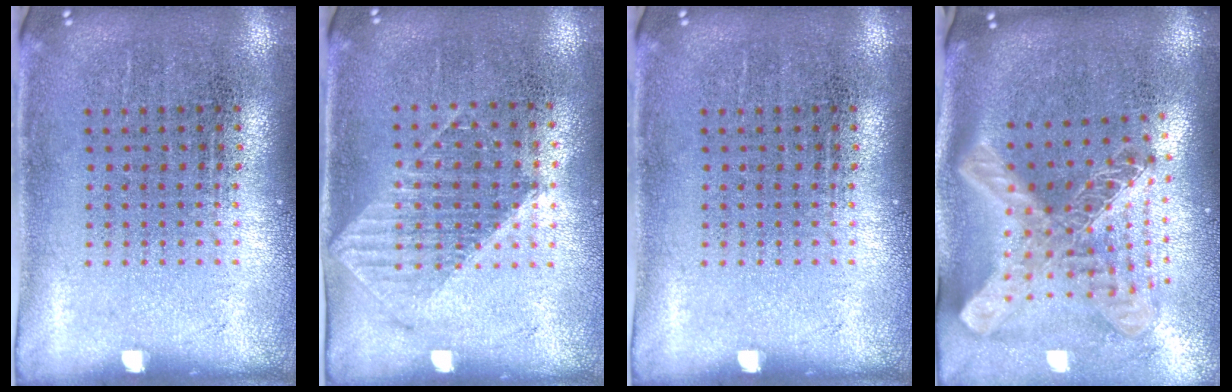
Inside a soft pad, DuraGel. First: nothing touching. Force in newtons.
{"total": 1.1, "press": 1.0, "slide": 0.3}
{"total": 0.0}
{"total": 2.8, "press": 2.0, "slide": 1.9}